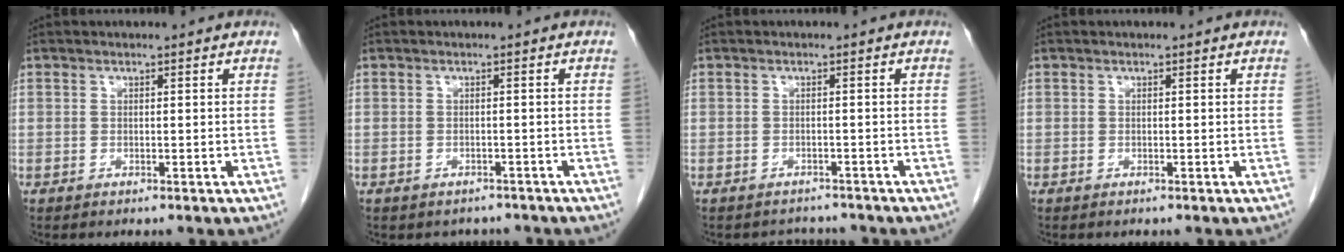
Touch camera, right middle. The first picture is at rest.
{"total": 2.7, "force": [-2.3, 1.4, 0.0], "torque": [-0.001, 0.005, -0.031]}
{"total": 2.9, "force": [-2.6, 1.1, -0.4], "torque": [0.006, 0.002, -0.039]}
{"total": 0.0}